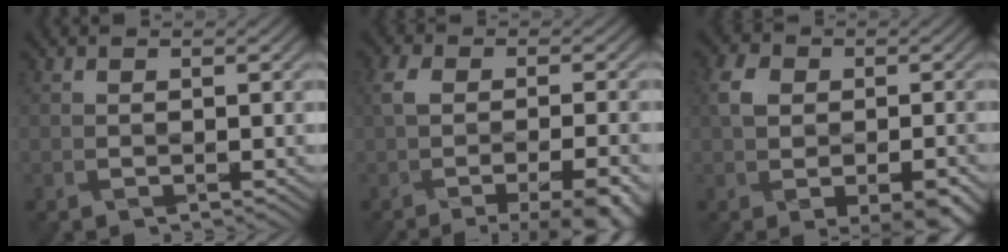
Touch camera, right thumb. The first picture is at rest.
{"total": 8.8, "force": [-3.7, 3.4, 7.2], "torque": [-0.096, -0.010, -0.048]}
{"total": 7.2, "force": [-2.0, 4.6, 5.2], "torque": [-0.073, -0.004, -0.041]}